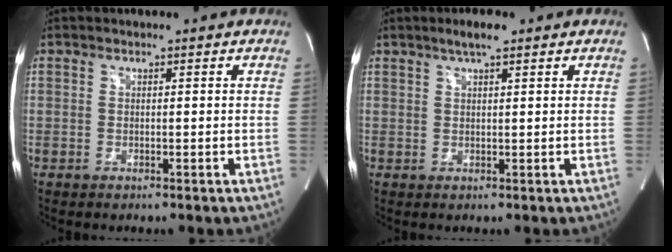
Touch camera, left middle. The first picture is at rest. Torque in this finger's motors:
{"motor_torque": [0.30, -0.14, -0.01, 0.01]}